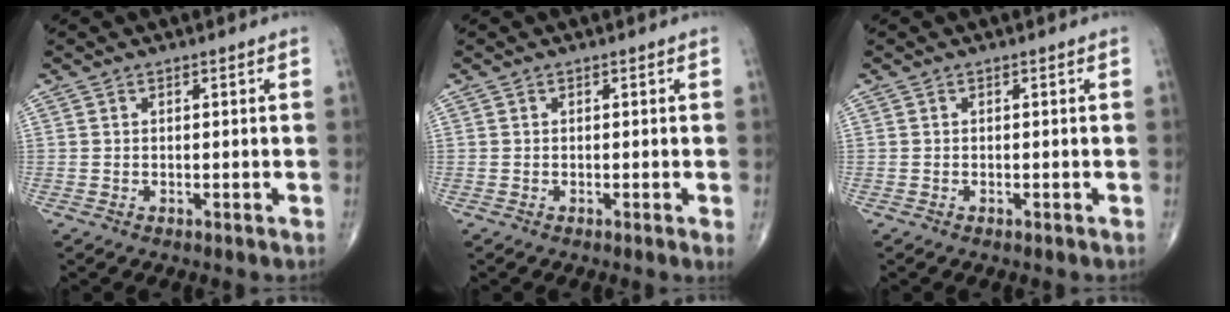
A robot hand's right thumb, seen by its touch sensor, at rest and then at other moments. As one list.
[{"total": 0.9, "force": [0.0, -0.1, 0.9], "torque": [-0.018, -0.004, -0.002]}, {"total": 0.0}]